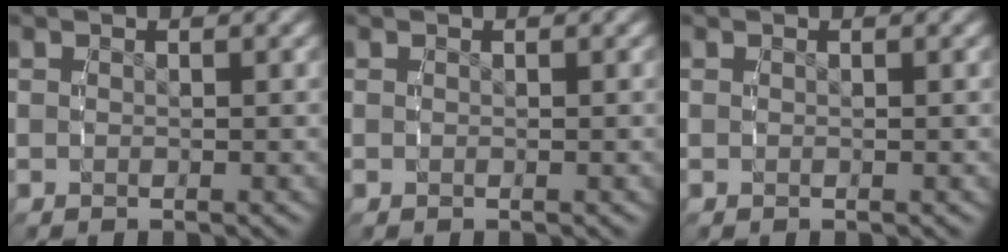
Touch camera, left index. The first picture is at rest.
{"total": 0.0}
{"total": 0.0}